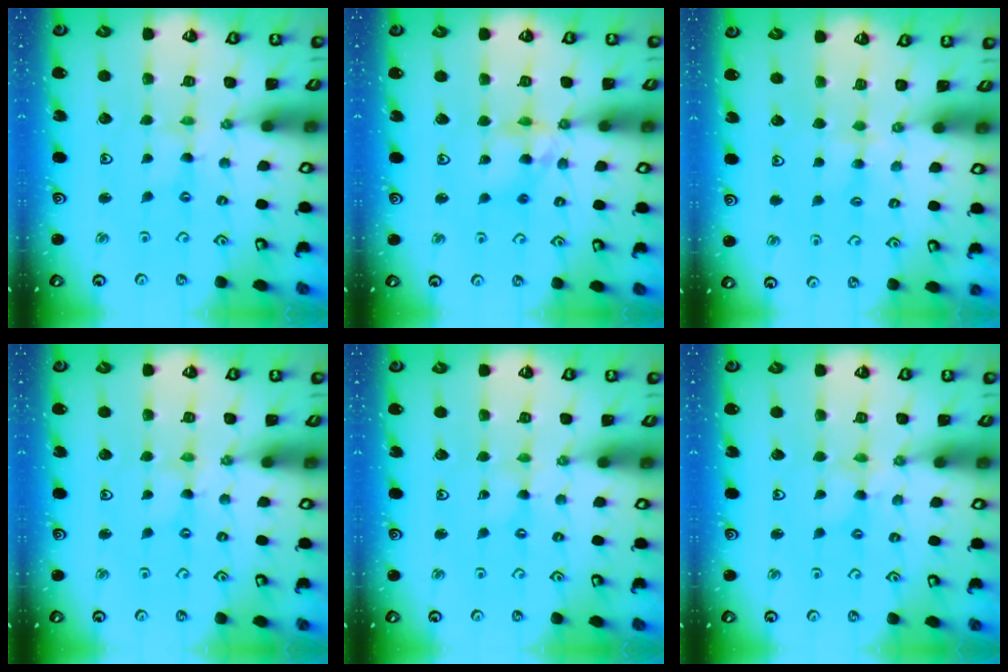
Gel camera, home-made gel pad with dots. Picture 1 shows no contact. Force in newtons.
{"total": 9.1, "press": 9.0, "slide": 1.1}
{"total": 3.6, "press": 3.5, "slide": 0.6}
{"total": 0.0}
{"total": 0.0}
{"total": 1.9, "press": 1.9, "slide": 0.3}